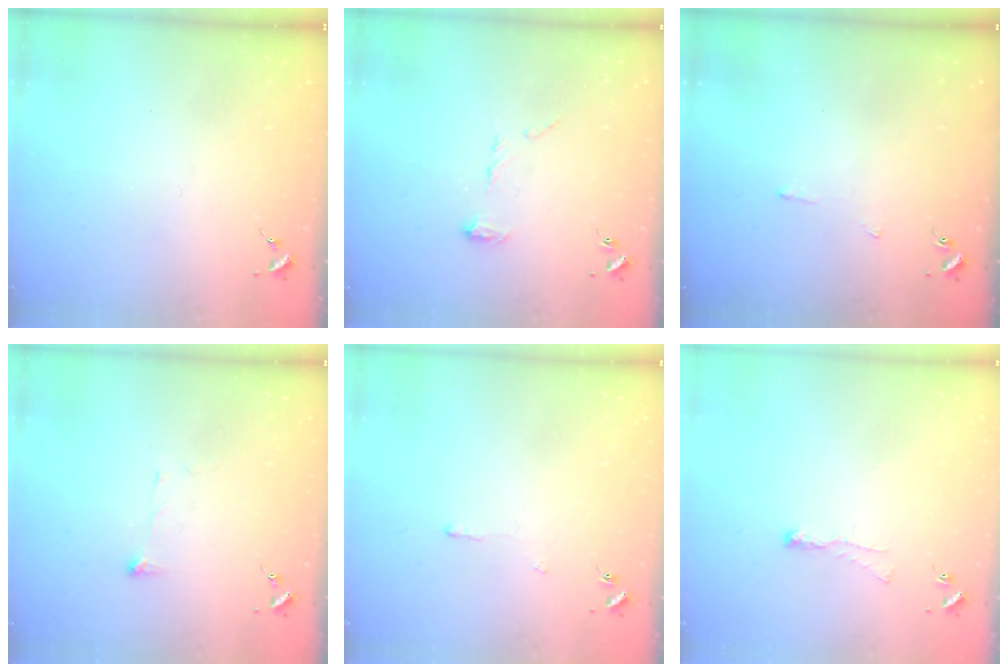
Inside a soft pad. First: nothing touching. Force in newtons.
{"total": 7.1, "press": 7.0, "slide": 0.7}
{"total": 2.5, "press": 2.5, "slide": 0.3}
{"total": 4.3, "press": 4.2, "slide": 0.5}
{"total": 3.3, "press": 3.2, "slide": 0.6}
{"total": 2.7, "press": 2.6, "slide": 0.7}